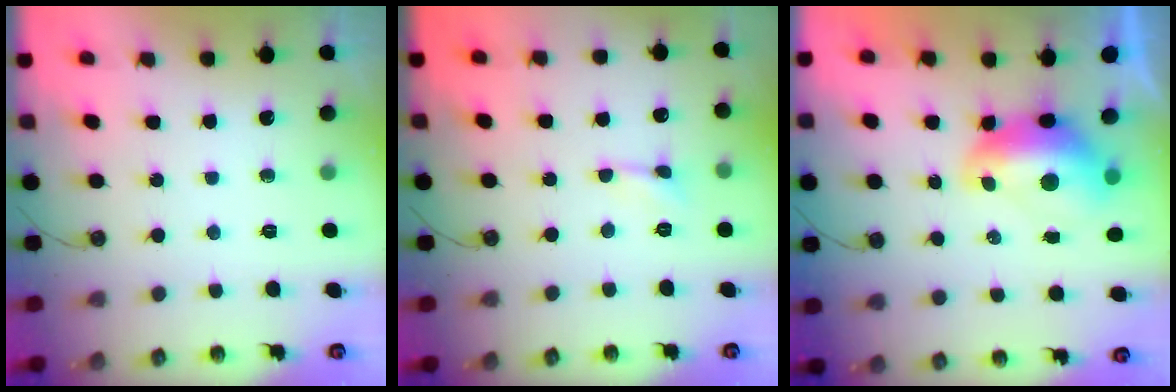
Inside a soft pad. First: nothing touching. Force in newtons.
{"total": 0.8, "press": 0.8, "slide": 0.2}
{"total": 2.7, "press": 2.6, "slide": 0.7}